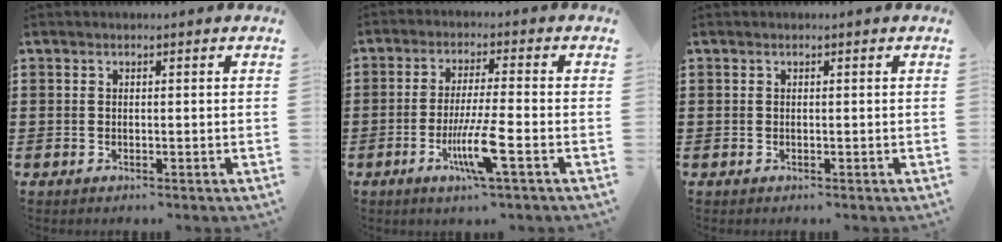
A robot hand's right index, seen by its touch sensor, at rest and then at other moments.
{"total": 7.9, "force": [-3.0, 0.4, 7.3], "torque": [-0.146, -0.019, -0.056]}
{"total": 0.0}